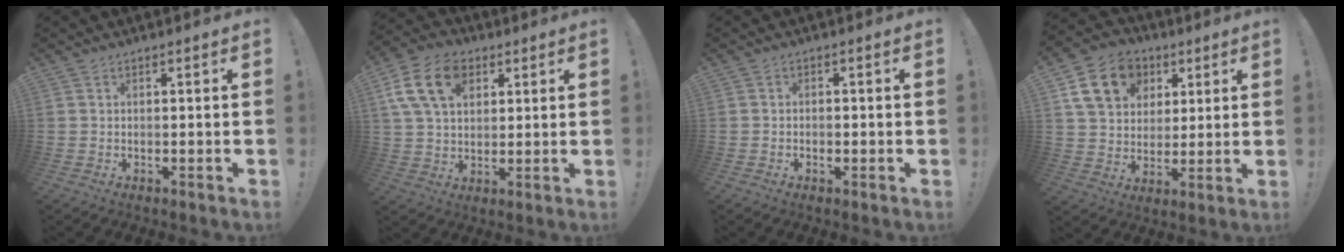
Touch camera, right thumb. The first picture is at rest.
{"total": 15.8, "force": [6.5, 10.8, 9.5], "torque": [-0.166, -0.018, 0.121]}
{"total": 1.4, "force": [-0.8, 1.0, 0.7], "torque": [-0.010, 0.002, -0.015]}
{"total": 16.6, "force": [6.8, 13.0, 7.7], "torque": [-0.110, -0.017, 0.138]}